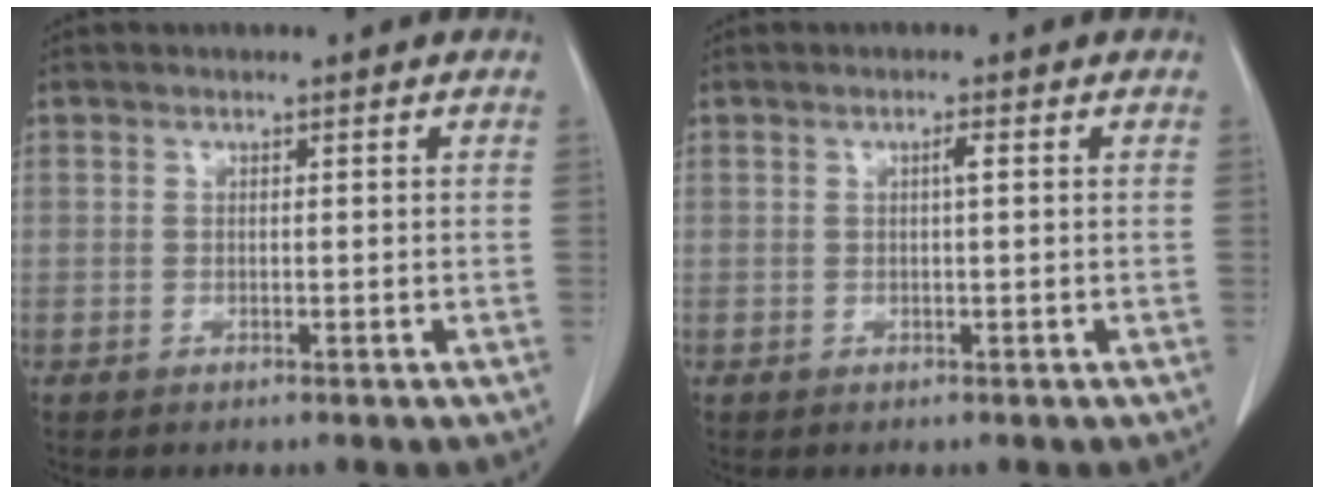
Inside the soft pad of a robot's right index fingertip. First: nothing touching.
{"total": 1.0, "force": [0.2, 0.0, 1.0], "torque": [-0.019, 0.002, 0.003]}